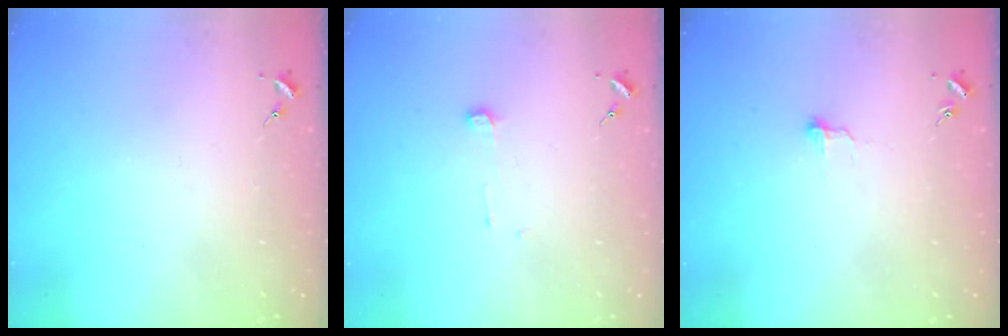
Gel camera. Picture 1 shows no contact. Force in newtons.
{"total": 3.6, "press": 3.6, "slide": 0.4}
{"total": 5.6, "press": 5.5, "slide": 0.6}